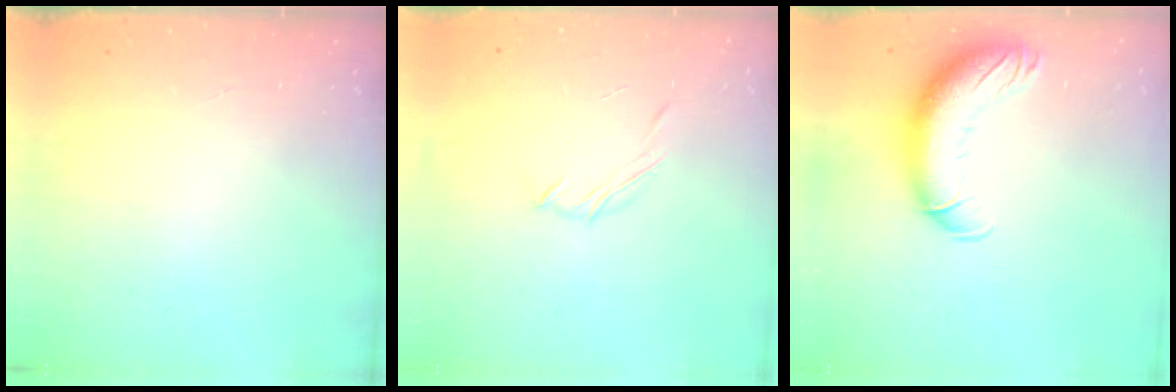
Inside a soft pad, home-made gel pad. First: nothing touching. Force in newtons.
{"total": 3.6, "press": 3.5, "slide": 0.8}
{"total": 14.0, "press": 13.6, "slide": 3.3}